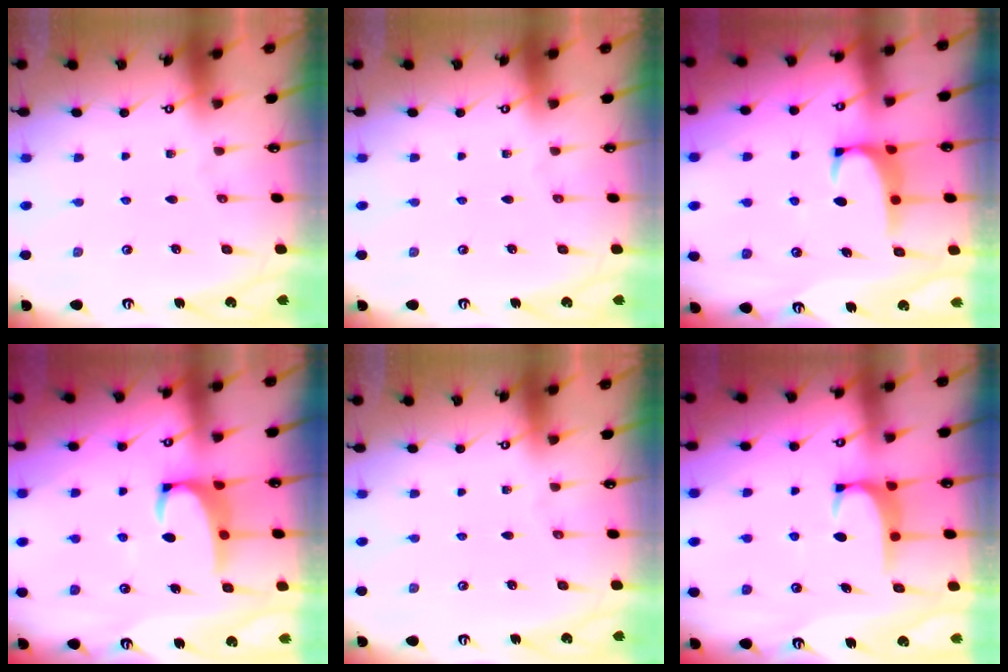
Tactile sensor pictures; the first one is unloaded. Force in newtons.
{"total": 0.0}
{"total": 2.0, "press": 1.9, "slide": 0.7}
{"total": 3.5, "press": 3.3, "slide": 1.0}
{"total": 0.0}
{"total": 1.9, "press": 1.8, "slide": 0.6}